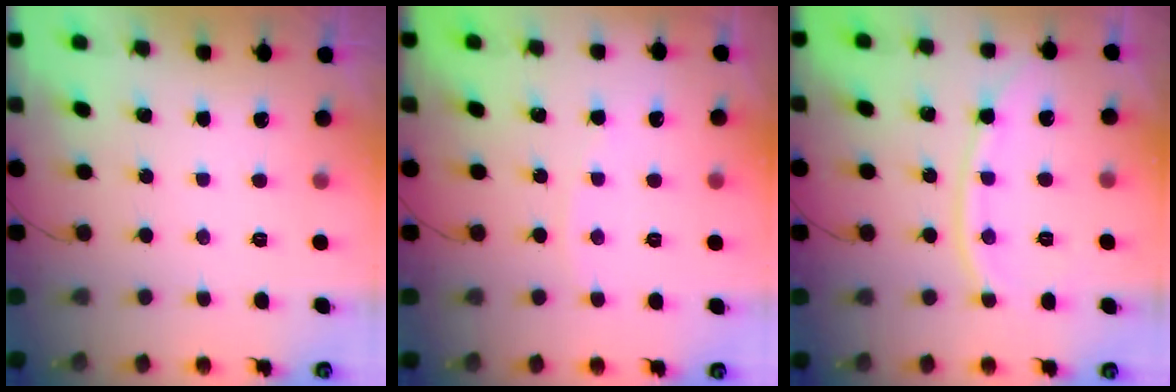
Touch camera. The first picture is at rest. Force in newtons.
{"total": 2.2, "press": 2.2, "slide": 0.3}
{"total": 10.7, "press": 10.7, "slide": 0.6}